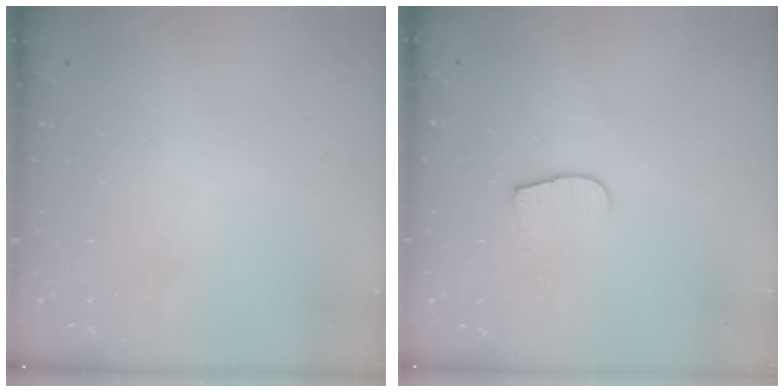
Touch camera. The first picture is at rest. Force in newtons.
{"total": 5.7, "press": 5.7, "slide": 0.5}